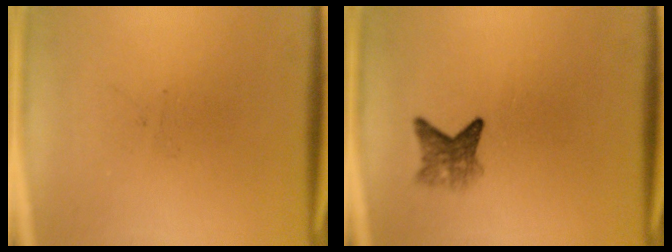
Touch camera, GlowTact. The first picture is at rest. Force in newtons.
{"total": 3.0}